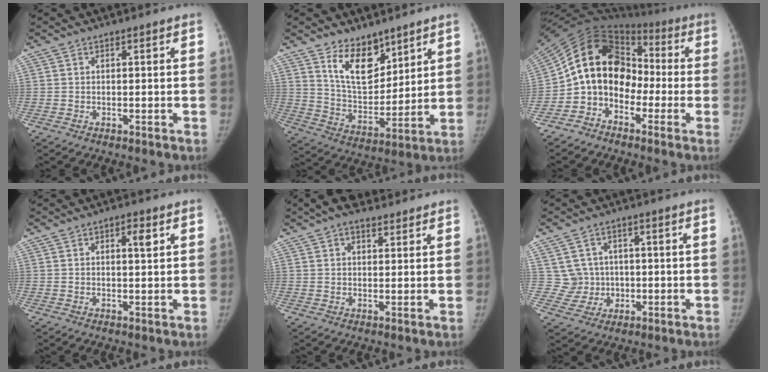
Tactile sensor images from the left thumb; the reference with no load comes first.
{"total": 11.6, "force": [7.7, 6.2, 6.0], "torque": [-0.065, -0.066, 0.149]}
{"total": 14.7, "force": [-3.5, 11.6, 8.2], "torque": [-0.121, 0.078, -0.078]}
{"total": 2.7, "force": [1.1, 0.9, 2.3], "torque": [-0.030, -0.003, 0.015]}
{"total": 7.1, "force": [5.1, 3.7, 3.4], "torque": [-0.037, -0.002, 0.082]}
{"total": 5.6, "force": [0.5, 5.6, 0.4], "torque": [0.027, 0.007, 0.011]}